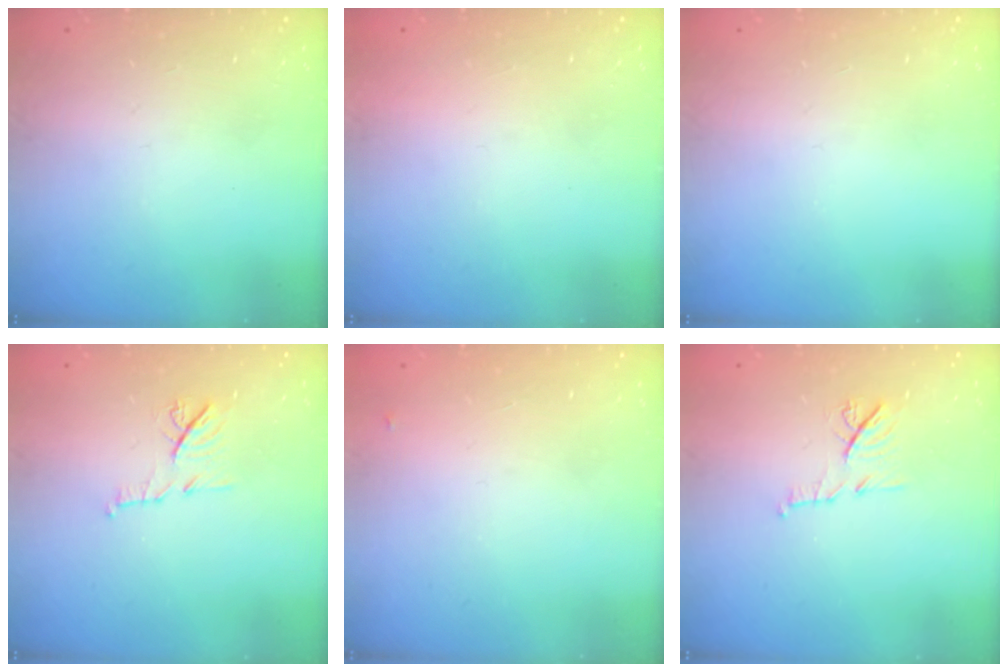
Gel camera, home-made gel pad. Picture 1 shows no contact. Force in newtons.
{"total": 1.5, "press": 1.5, "slide": 0.1}
{"total": 0.0}
{"total": 7.5, "press": 7.5, "slide": 0.7}
{"total": 2.8, "press": 2.8, "slide": 0.4}
{"total": 7.5, "press": 7.5, "slide": 0.7}